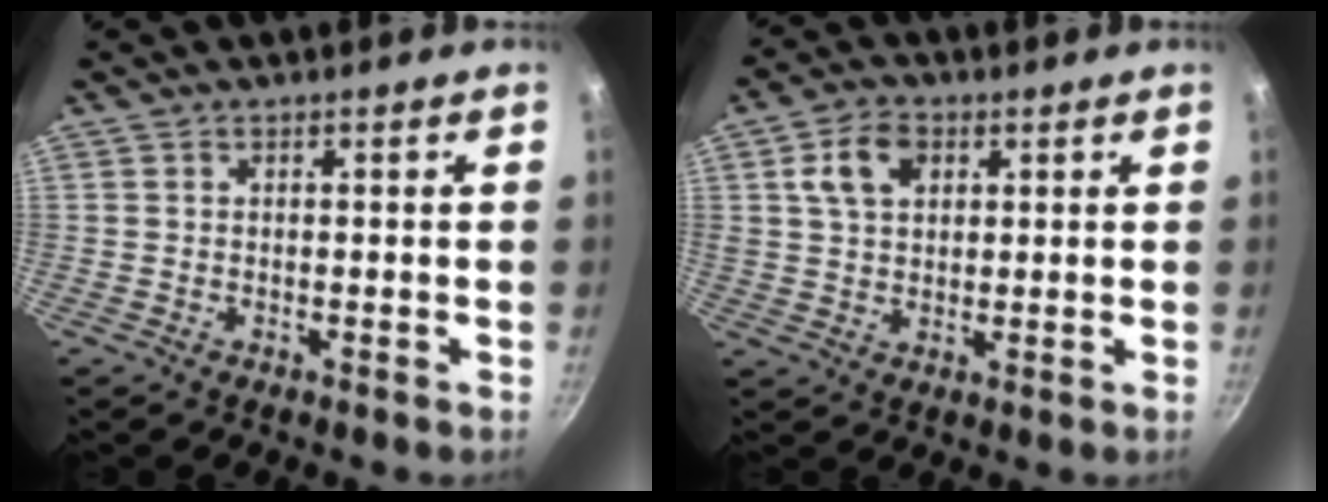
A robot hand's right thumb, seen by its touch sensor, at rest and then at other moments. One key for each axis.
{"total": 7.6, "fx": 2.6, "fy": 5.3, "fz": 4.8, "tx": -0.072, "ty": 0.004, "tz": 0.043}